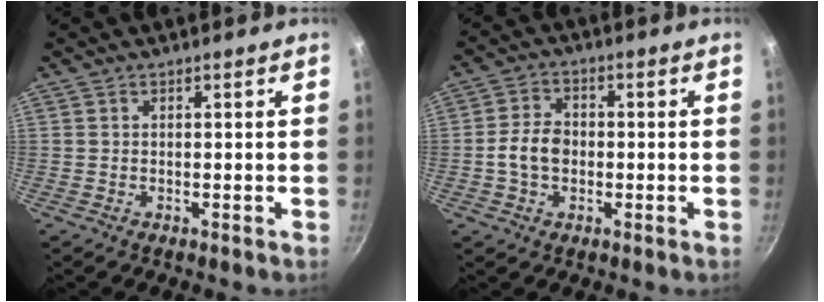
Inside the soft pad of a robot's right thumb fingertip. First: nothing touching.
{"total": 6.2, "force": [-1.0, 4.6, 4.1], "torque": [-0.062, 0.021, -0.024]}